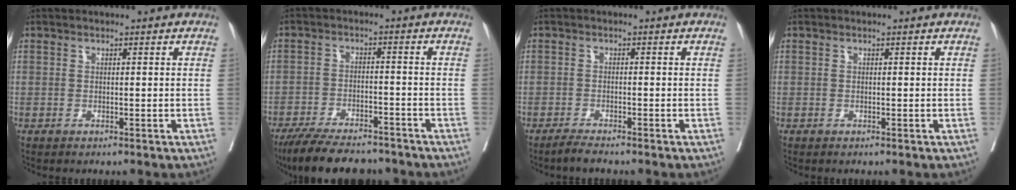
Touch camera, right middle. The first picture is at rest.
{"total": 12.3, "force": [-10.6, 3.3, 5.2], "torque": [-0.083, -0.005, -0.163]}
{"total": 1.9, "force": [-1.7, 0.1, 0.7], "torque": [-0.019, -0.005, -0.032]}
{"total": 0.0}